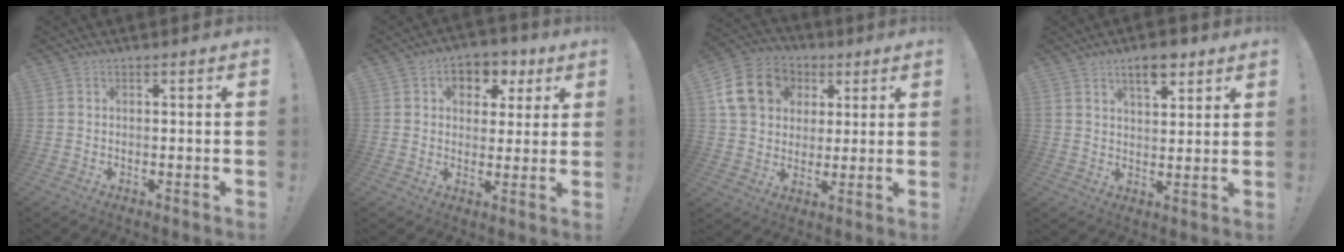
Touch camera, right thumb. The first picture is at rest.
{"total": 7.4, "force": [2.3, 6.1, 3.6], "torque": [-0.031, -0.010, 0.043]}
{"total": 15.4, "force": [4.9, 12.8, 7.2], "torque": [-0.096, -0.003, 0.105]}
{"total": 6.9, "force": [4.6, 2.8, 4.3], "torque": [-0.056, -0.019, 0.078]}